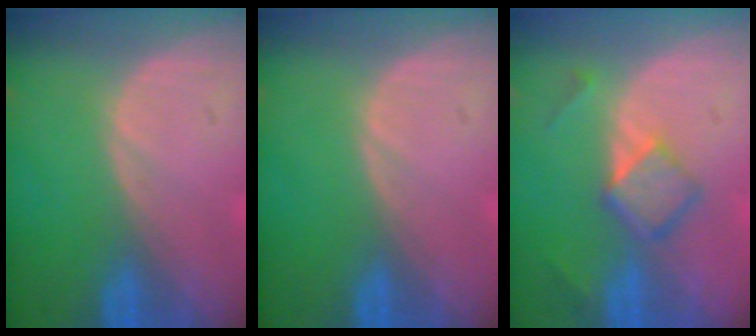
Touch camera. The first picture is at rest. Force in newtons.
{"total": 0.0}
{"total": 4.8, "press": 4.6, "slide": 1.6}